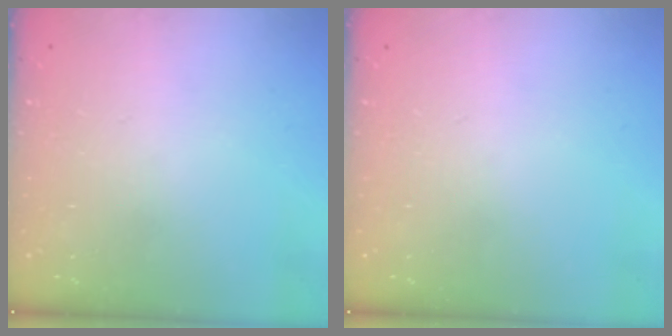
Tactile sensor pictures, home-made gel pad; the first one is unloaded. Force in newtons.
{"total": 0.0}